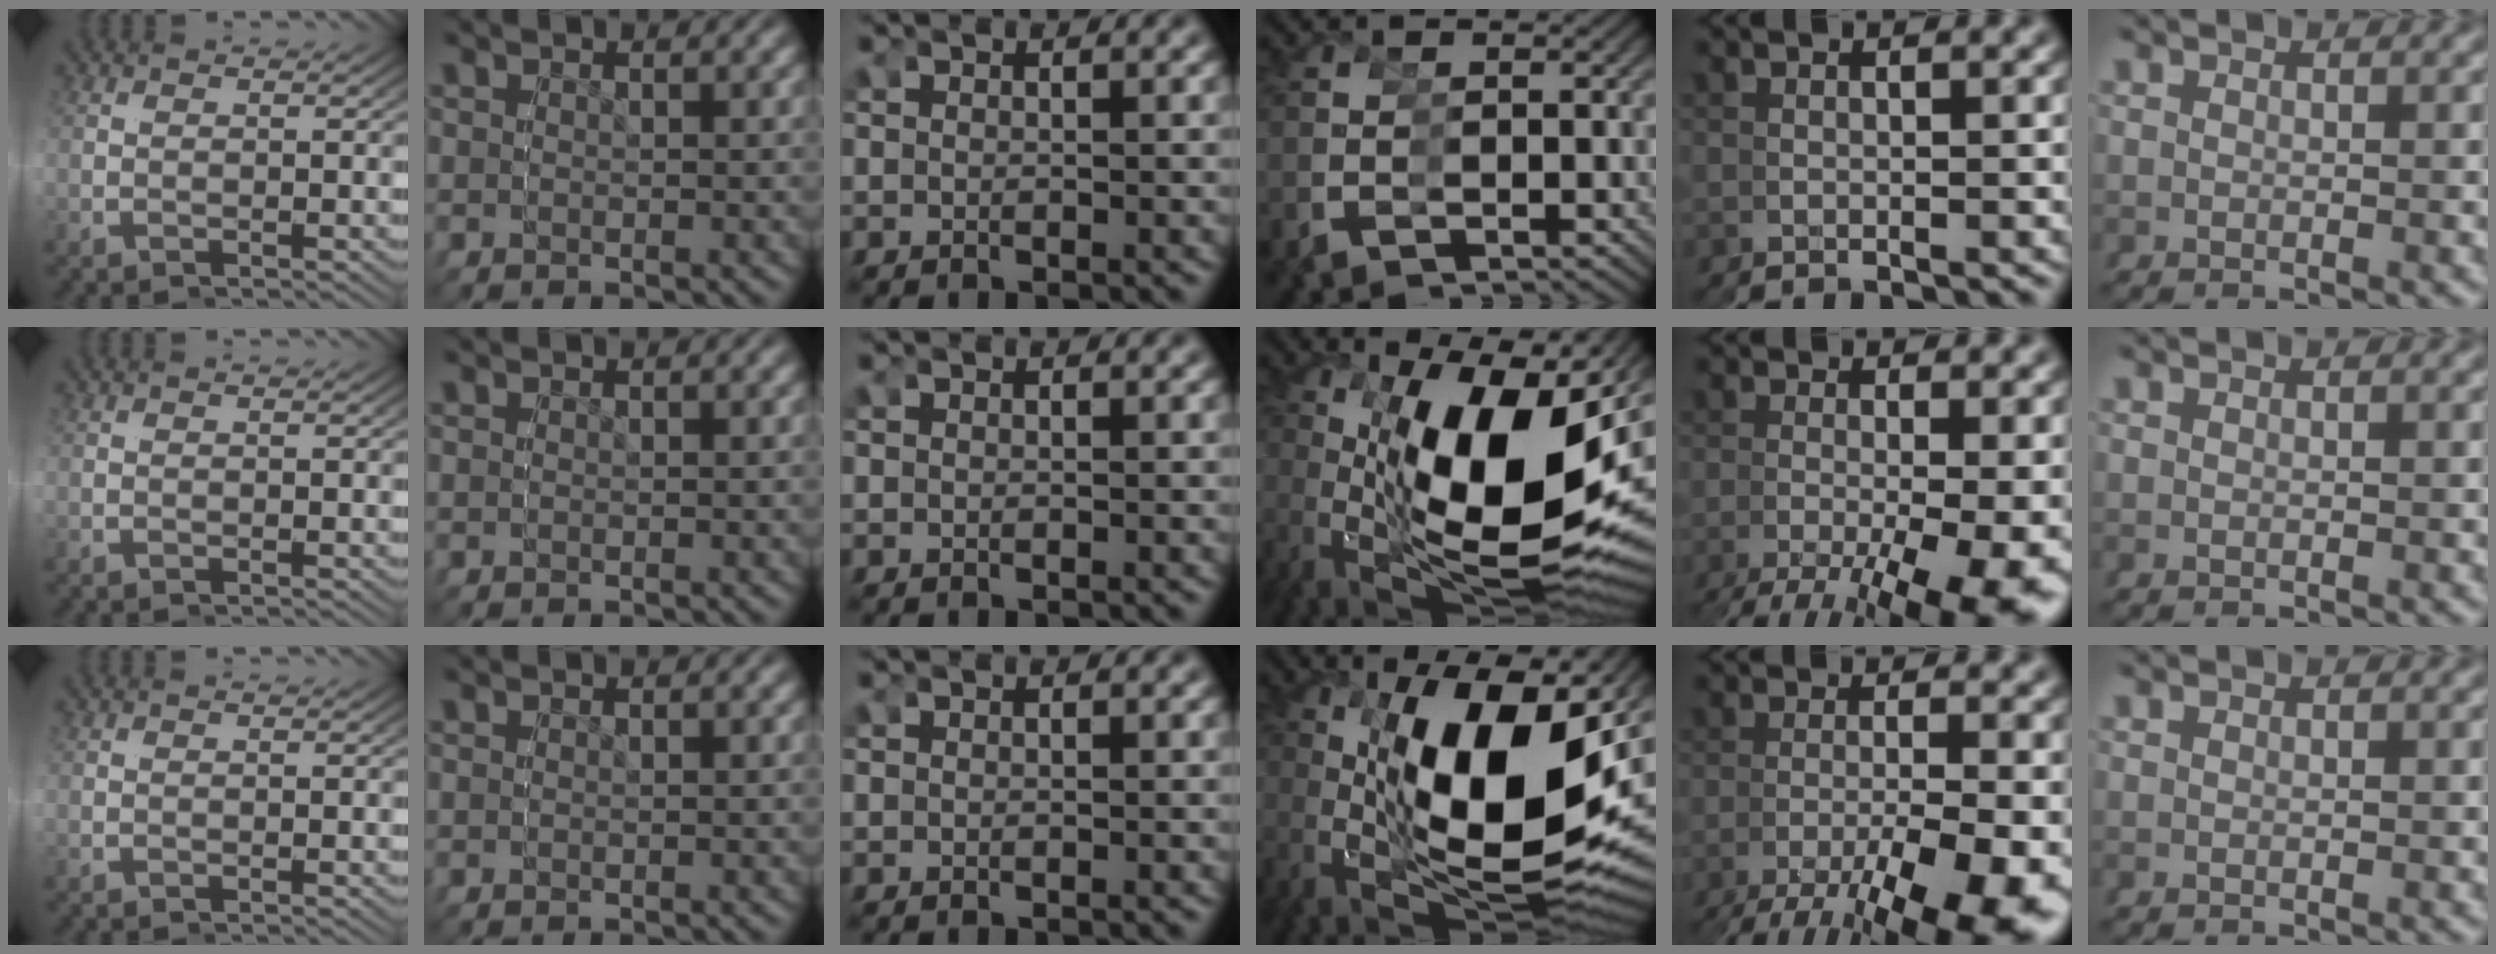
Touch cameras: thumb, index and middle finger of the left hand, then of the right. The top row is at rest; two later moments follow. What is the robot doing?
{"motion": "grasp_and_lifting", "object": "glue stick"}